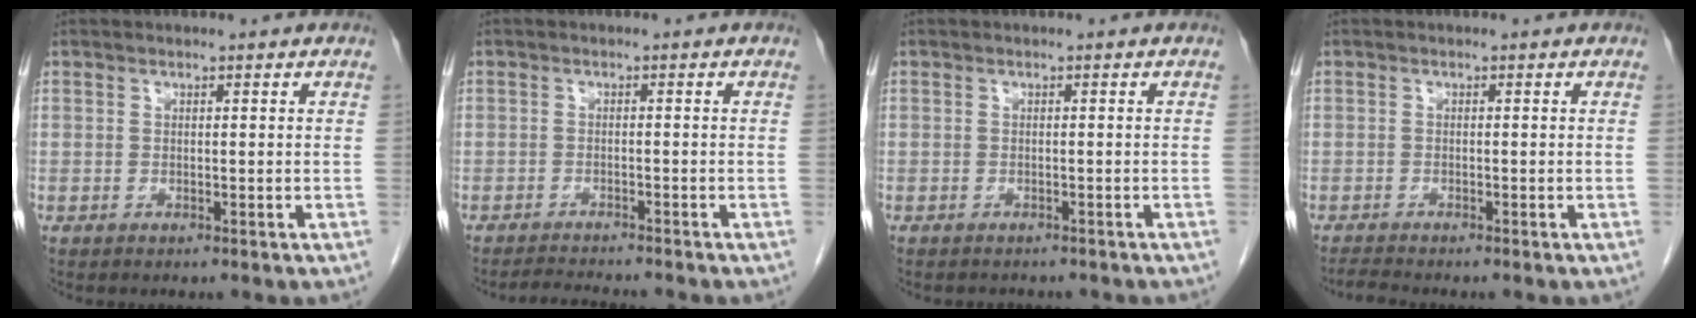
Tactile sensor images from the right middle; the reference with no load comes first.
{"total": 4.3, "force": [-4.2, -0.3, 1.2], "torque": [-0.019, -0.015, -0.064]}
{"total": 3.9, "force": [-3.5, 1.4, 1.1], "torque": [-0.018, -0.001, -0.038]}
{"total": 1.5, "force": [-1.4, -0.4, 0.2], "torque": [-0.013, -0.009, -0.028]}